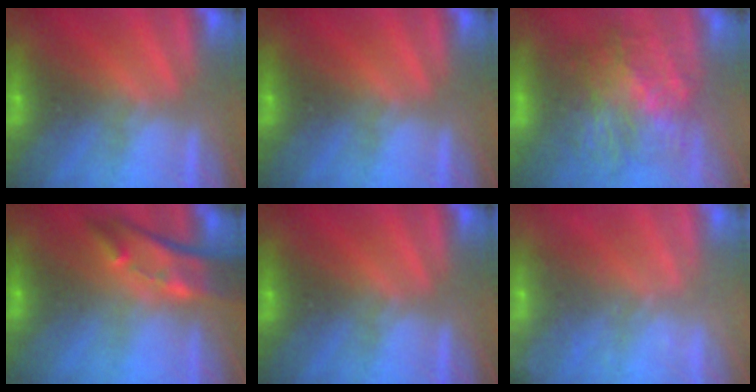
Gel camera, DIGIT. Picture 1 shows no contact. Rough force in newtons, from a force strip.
{"total": 0.0}
{"total": 9.3}
{"total": 5.6}
{"total": 0.0}
{"total": 7.9}